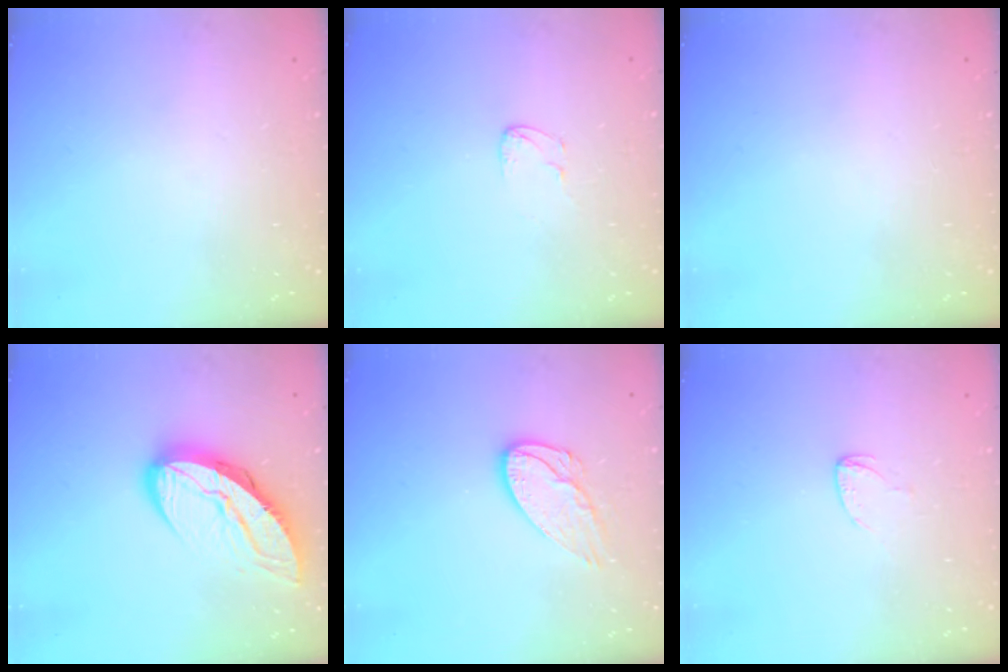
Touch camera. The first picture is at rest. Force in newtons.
{"total": 2.5, "press": 2.5, "slide": 0.2}
{"total": 0.0}
{"total": 12.9, "press": 12.9, "slide": 0.9}
{"total": 11.6, "press": 11.6, "slide": 0.9}
{"total": 3.3, "press": 3.3, "slide": 0.2}